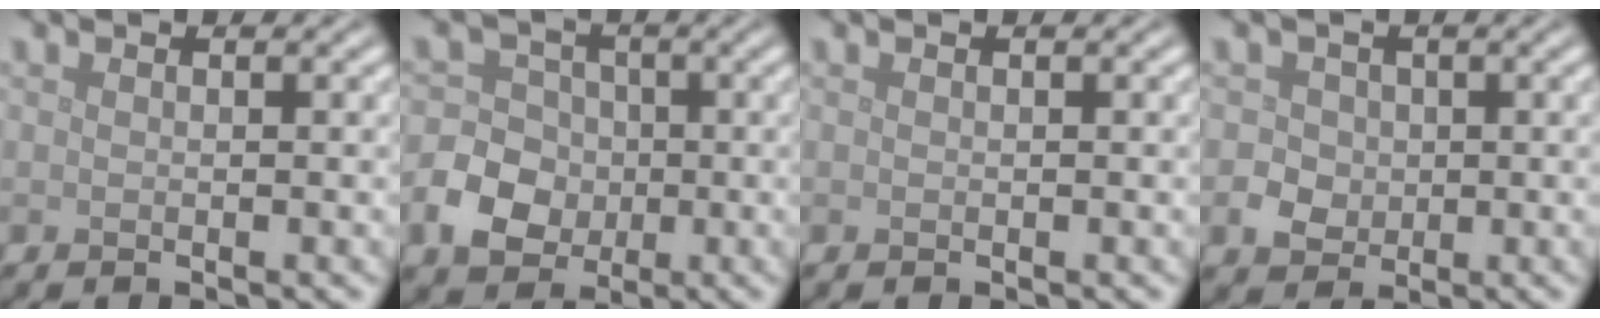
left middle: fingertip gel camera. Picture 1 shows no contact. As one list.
[{"total": 4.9, "force": [-1.3, 4.3, 2.1], "torque": [-0.025, 0.003, -0.041]}, {"total": 0.0}, {"total": 2.9, "force": [0.1, 2.7, 1.1], "torque": [0.000, 0.009, -0.003]}]